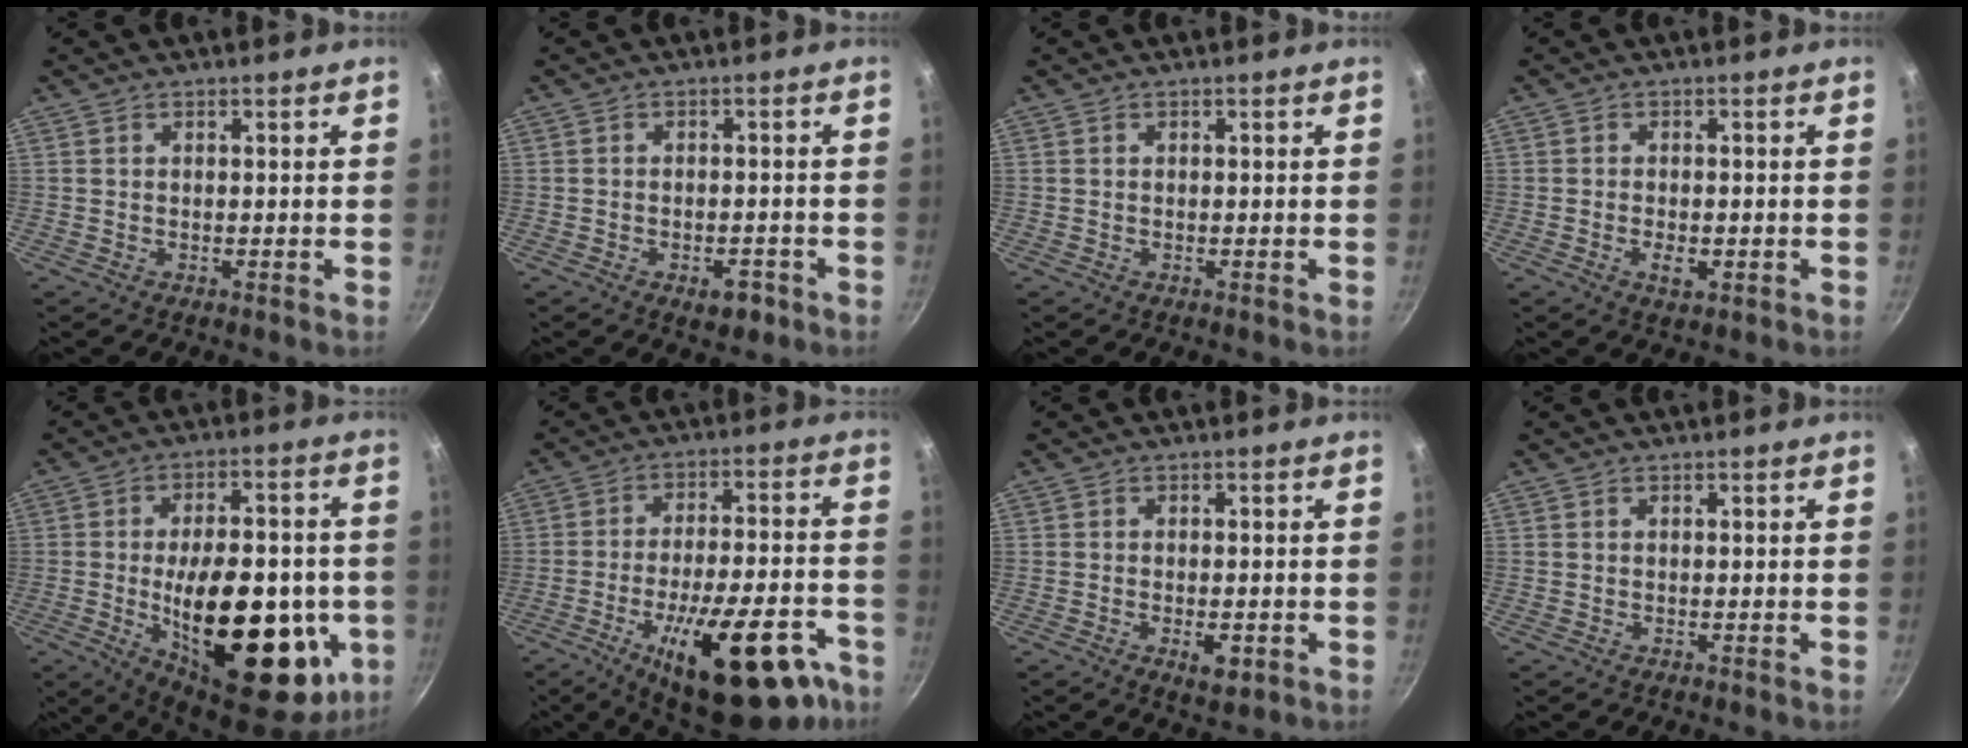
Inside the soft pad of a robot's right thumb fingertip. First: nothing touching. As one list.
[{"total": 4.2, "force": [-2.2, 2.3, 2.7], "torque": [-0.026, 0.016, -0.023]}, {"total": 0.0}, {"total": 3.1, "force": [-1.0, 1.6, 2.5], "torque": [-0.045, 0.004, -0.016]}, {"total": 30.2, "force": [-6.0, 14.4, 25.9], "torque": [-0.343, 0.009, -0.068]}, {"total": 25.4, "force": [-13.3, 9.5, 19.4], "torque": [-0.232, 0.052, -0.190]}, {"total": 3.9, "force": [-1.4, 1.8, 3.2], "torque": [-0.044, 0.004, -0.017]}, {"total": 0.0}]